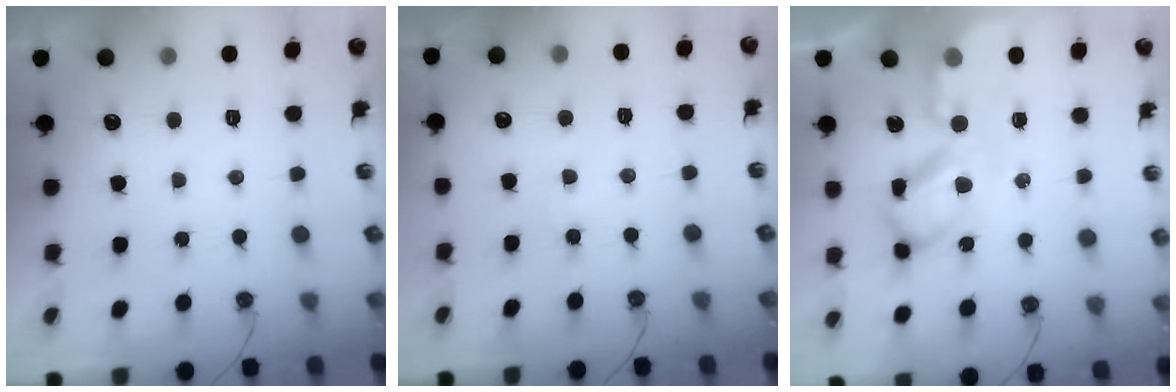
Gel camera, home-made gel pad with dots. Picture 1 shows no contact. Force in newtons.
{"total": 1.7, "press": 1.7, "slide": 0.2}
{"total": 13.7, "press": 13.6, "slide": 1.5}